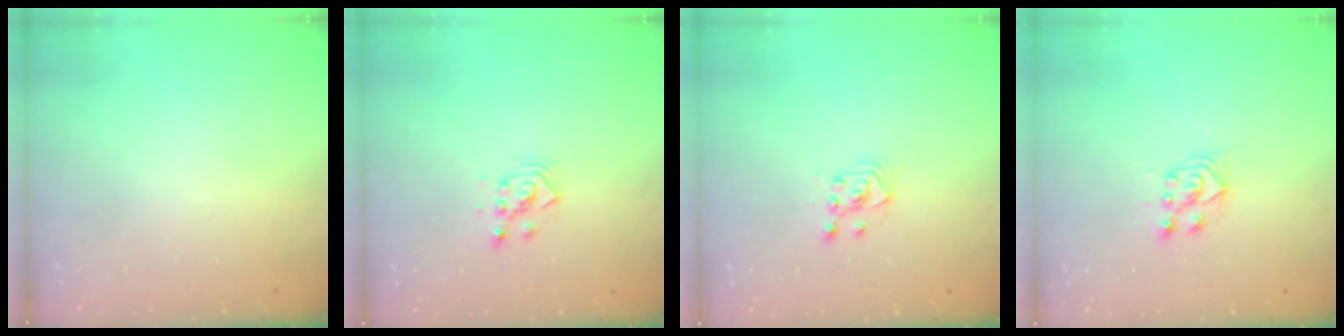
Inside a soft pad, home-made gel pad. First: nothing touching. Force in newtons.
{"total": 2.9, "press": 2.9, "slide": 0.4}
{"total": 2.9, "press": 2.6, "slide": 1.3}
{"total": 4.4, "press": 4.2, "slide": 1.0}